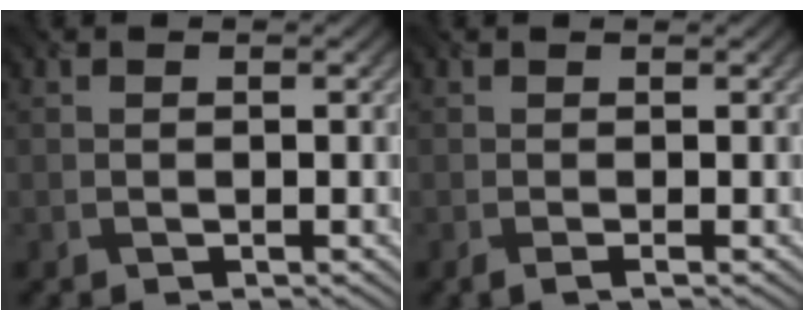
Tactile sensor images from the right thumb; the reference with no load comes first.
{"total": 1.2, "force": [-0.2, 0.2, 1.2], "torque": [-0.021, -0.003, -0.007]}